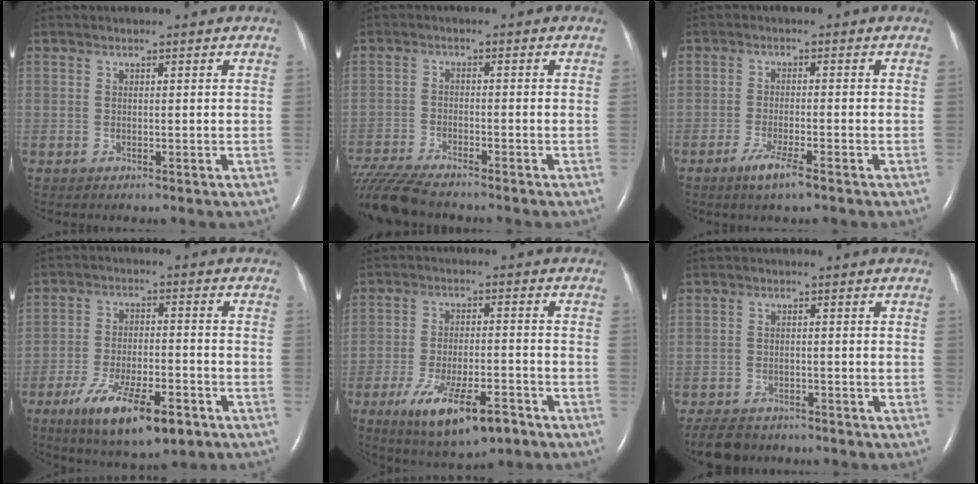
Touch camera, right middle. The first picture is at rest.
{"total": 10.4, "force": [-9.2, 1.0, 4.5], "torque": [-0.090, -0.021, -0.159]}
{"total": 4.1, "force": [-2.6, 0.1, 3.2], "torque": [-0.066, -0.009, -0.047]}
{"total": 13.0, "force": [-7.6, 3.8, 9.9], "torque": [-0.173, -0.015, -0.117]}
{"total": 12.0, "force": [-6.9, 3.5, 9.1], "torque": [-0.163, -0.013, -0.106]}
{"total": 6.6, "force": [-5.7, 2.9, 1.9], "torque": [-0.037, -0.010, -0.087]}